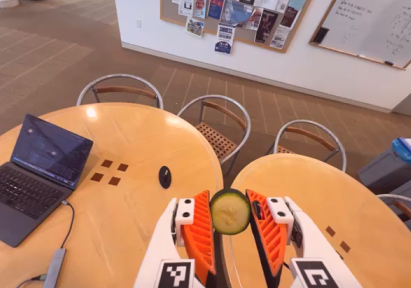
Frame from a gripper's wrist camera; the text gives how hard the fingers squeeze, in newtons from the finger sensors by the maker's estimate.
{"total": 9.6, "left": 9.5, "right": 9.7}